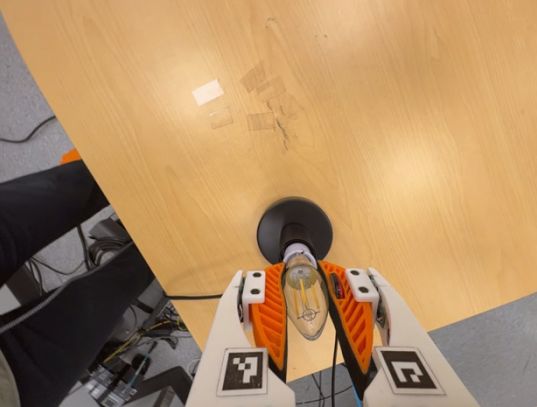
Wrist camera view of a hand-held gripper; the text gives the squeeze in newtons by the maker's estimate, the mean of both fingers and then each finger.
{"total": 20.5, "left": 20.3, "right": 20.8}